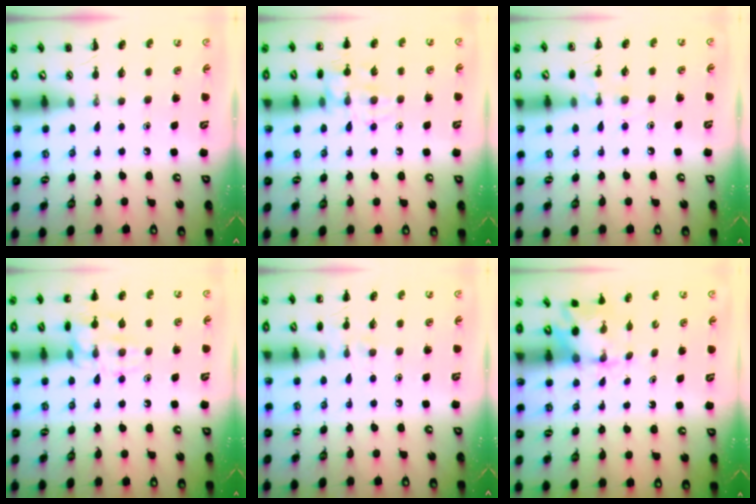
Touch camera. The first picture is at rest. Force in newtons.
{"total": 12.1, "press": 12.0, "slide": 1.3}
{"total": 7.5, "press": 7.3, "slide": 1.7}
{"total": 12.7, "press": 12.7, "slide": 0.7}
{"total": 5.9, "press": 5.6, "slide": 1.8}
{"total": 2.6, "press": 2.4, "slide": 1.1}